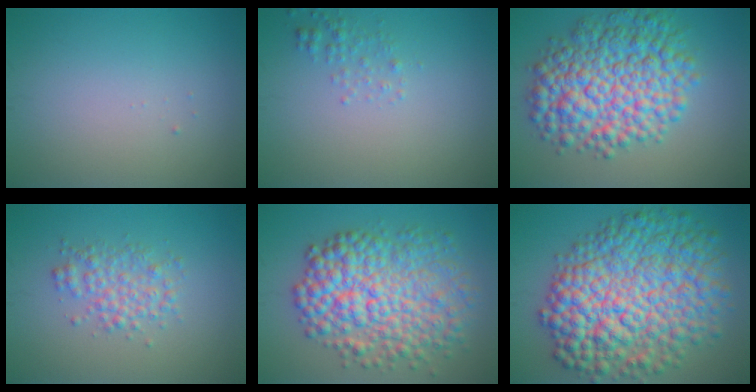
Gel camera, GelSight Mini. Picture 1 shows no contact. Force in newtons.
{"total": 1.3, "press": 1.3, "slide": 0.1}
{"total": 10.2, "press": 10.2, "slide": 0.1}
{"total": 2.7, "press": 2.7, "slide": 0.0}
{"total": 9.3, "press": 9.3, "slide": 0.1}
{"total": 13.5, "press": 13.5, "slide": 0.1}